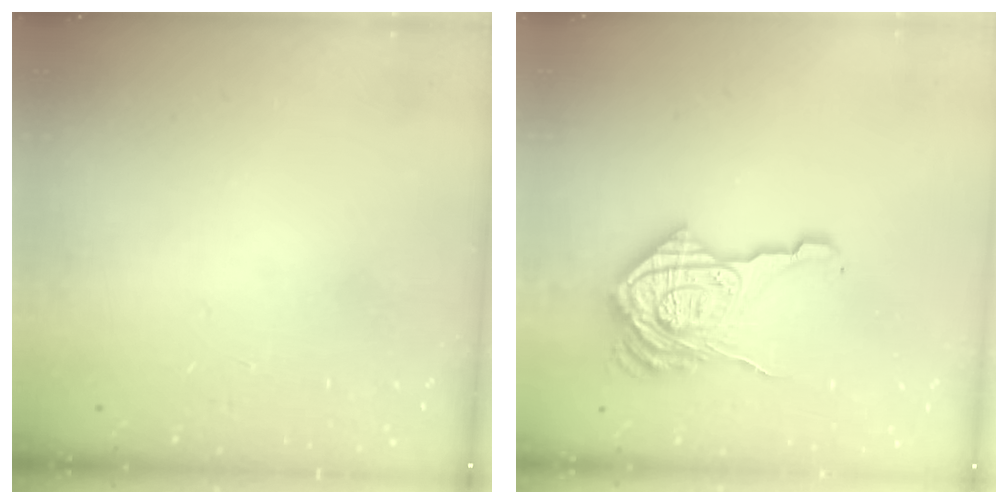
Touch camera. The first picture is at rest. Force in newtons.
{"total": 21.0, "press": 20.9, "slide": 1.6}